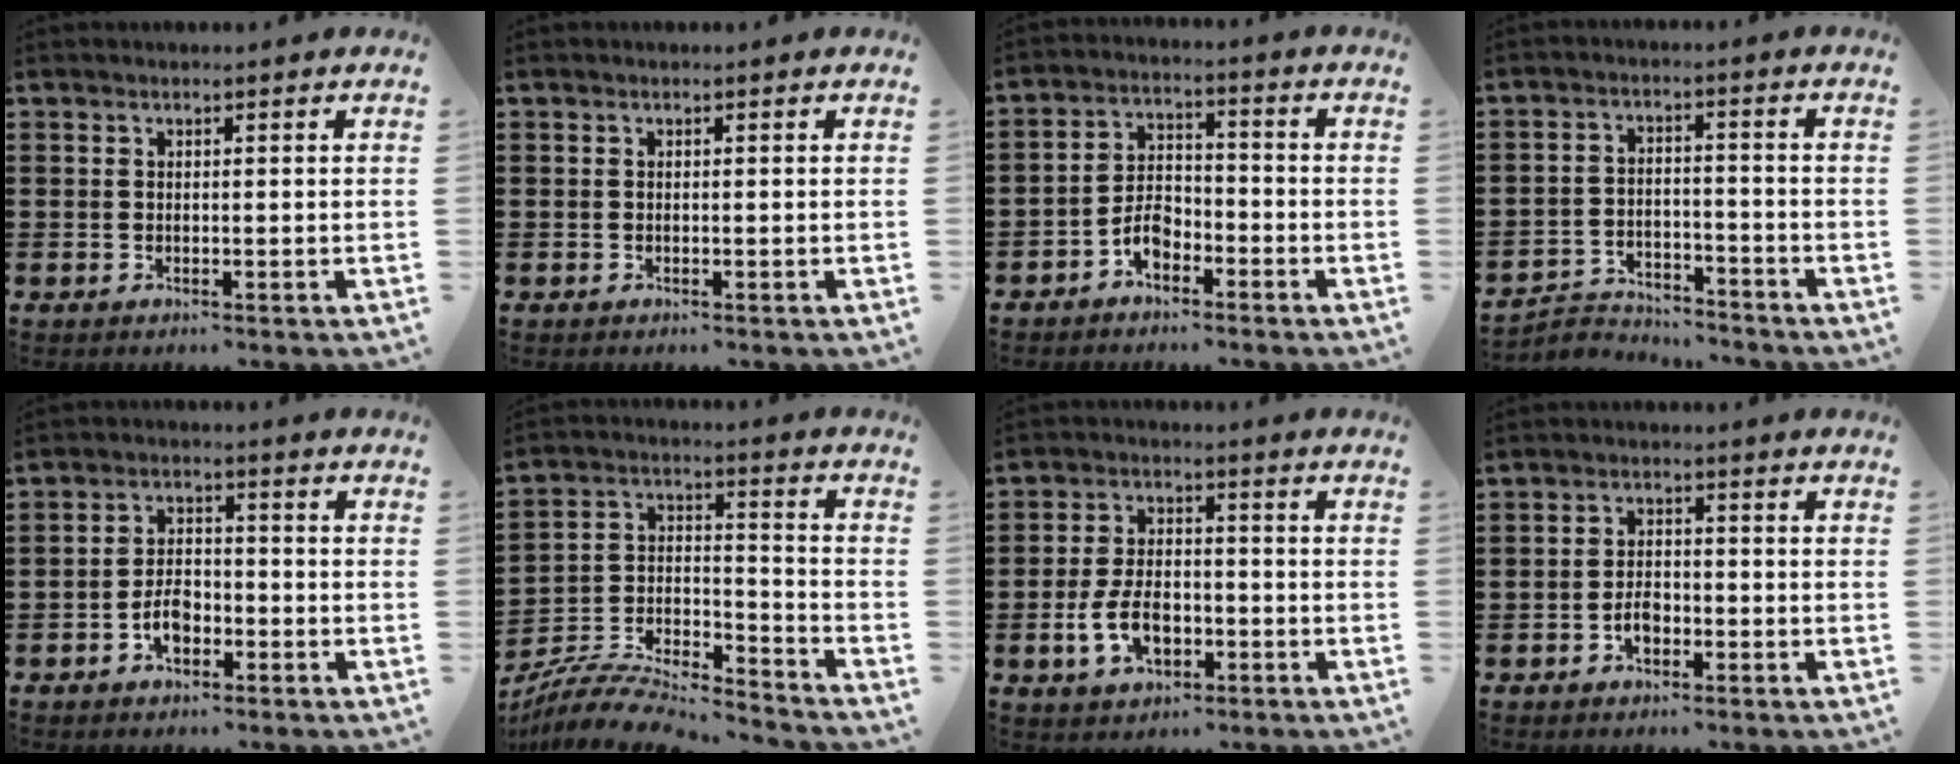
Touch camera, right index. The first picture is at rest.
{"total": 0.0}
{"total": 4.7, "force": [-2.8, 2.7, 2.8], "torque": [-0.063, 0.007, -0.056]}
{"total": 3.8, "force": [-3.8, 0.8, 0.2], "torque": [-0.010, 0.006, -0.079]}
{"total": 4.2, "force": [-2.0, 2.5, 2.8], "torque": [-0.065, 0.001, -0.042]}
{"total": 7.9, "force": [-7.5, 1.2, 2.3], "torque": [-0.050, 0.000, -0.150]}
{"total": 6.8, "force": [-2.3, 4.0, 5.0], "torque": [-0.113, 0.003, -0.047]}
{"total": 2.8, "force": [-1.4, 1.8, 1.7], "torque": [-0.033, 0.003, -0.026]}